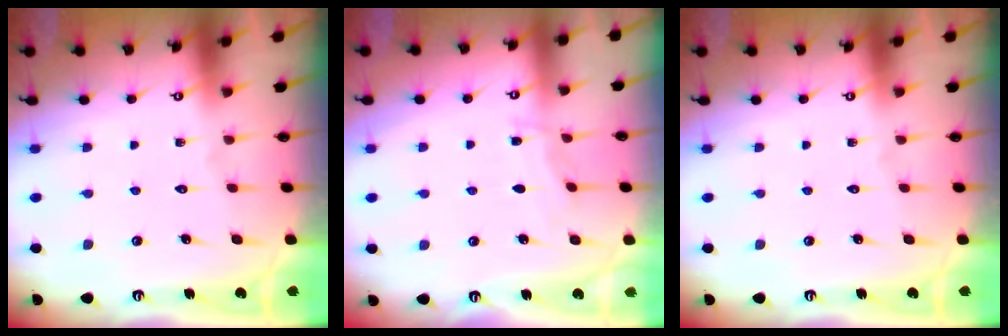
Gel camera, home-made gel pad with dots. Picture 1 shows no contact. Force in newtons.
{"total": 2.9, "press": 2.9, "slide": 0.3}
{"total": 0.0}